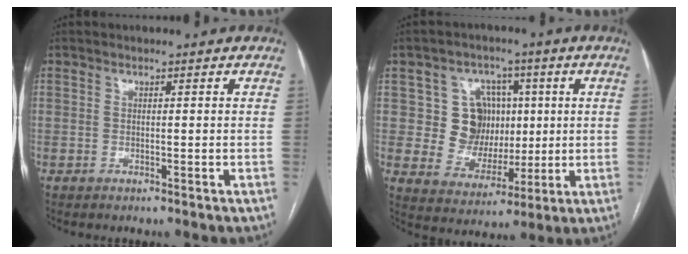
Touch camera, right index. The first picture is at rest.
{"total": 9.3, "force": [1.7, 8.5, 3.5], "torque": [-0.061, 0.025, 0.041]}